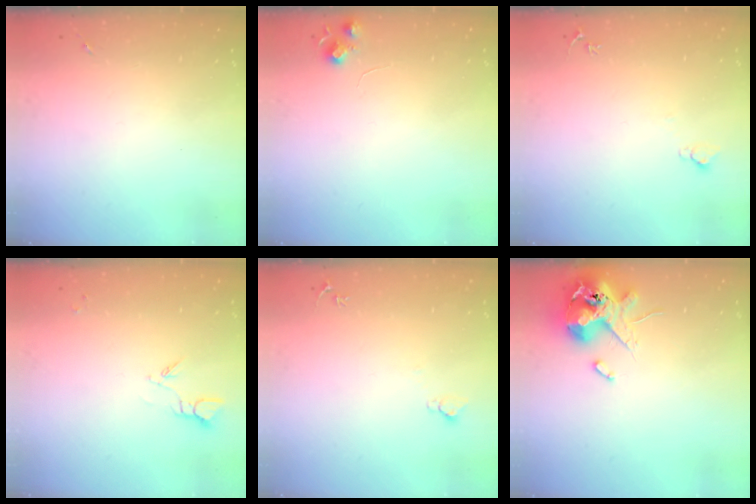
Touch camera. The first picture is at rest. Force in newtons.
{"total": 6.5, "press": 6.5, "slide": 0.8}
{"total": 4.4, "press": 4.4, "slide": 0.4}
{"total": 3.3, "press": 3.3, "slide": 0.4}
{"total": 4.4, "press": 4.4, "slide": 0.4}
{"total": 13.1, "press": 12.9, "slide": 2.2}